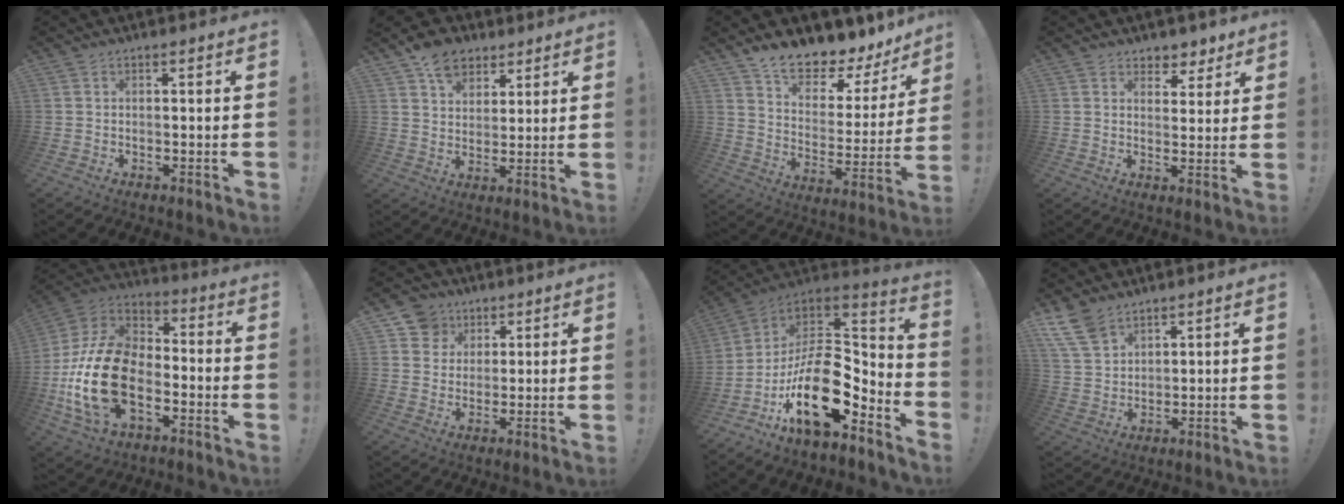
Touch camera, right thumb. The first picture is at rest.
{"total": 9.5, "force": [6.2, 6.3, 3.5], "torque": [-0.052, -0.032, 0.121]}
{"total": 11.2, "force": [9.9, 3.2, 4.1], "torque": [-0.066, -0.098, 0.170]}
{"total": 5.0, "force": [3.9, 3.1, 0.5], "torque": [0.012, -0.037, 0.071]}
{"total": 23.6, "force": [-6.2, 14.6, 17.4], "torque": [-0.359, 0.042, -0.094]}
{"total": 8.7, "force": [4.2, 7.5, 1.4], "torque": [-0.020, -0.029, 0.086]}
{"total": 22.0, "force": [-5.9, 11.9, 17.6], "torque": [-0.297, 0.032, -0.090]}
{"total": 9.6, "force": [7.0, 5.0, 4.2], "torque": [-0.087, -0.033, 0.142]}